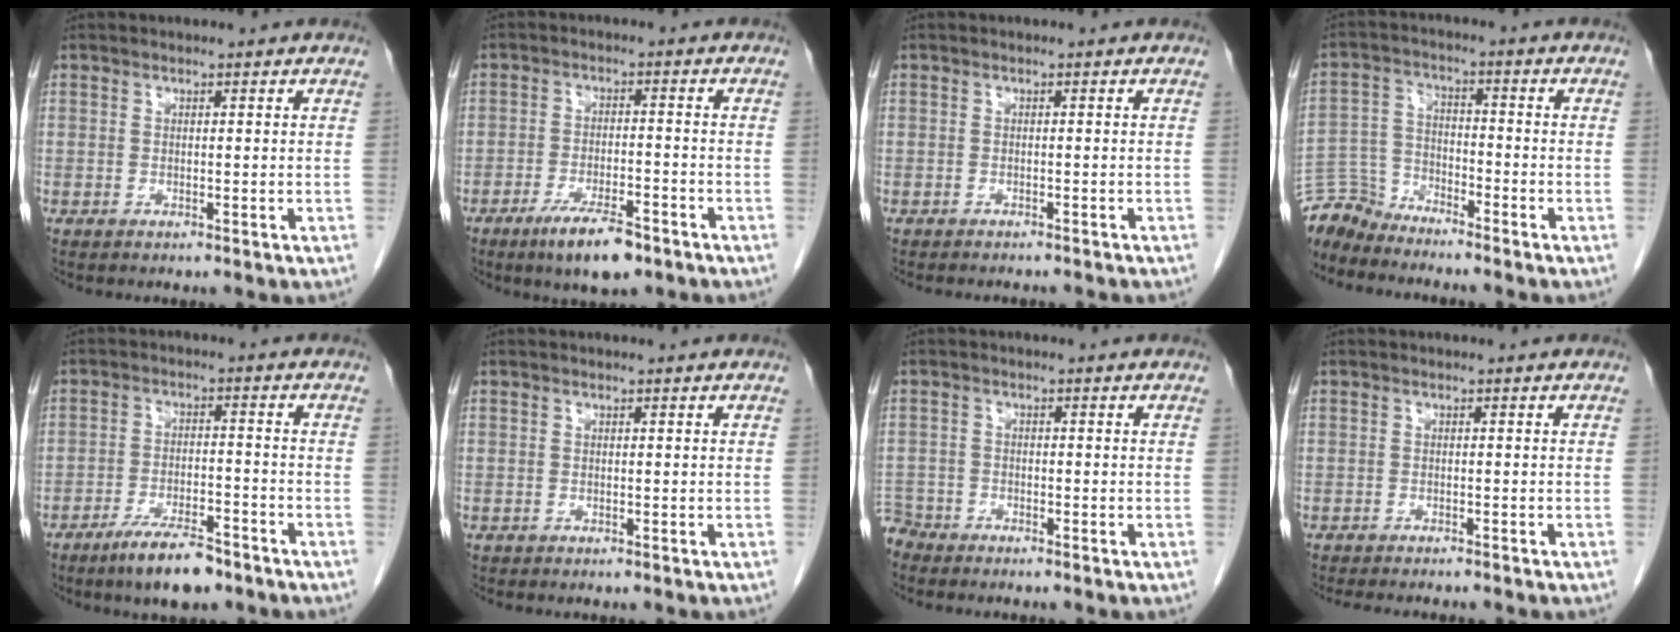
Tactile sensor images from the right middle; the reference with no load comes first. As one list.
[{"total": 7.6, "force": [-5.1, 1.8, 5.3], "torque": [-0.096, -0.008, -0.082]}, {"total": 5.6, "force": [-5.0, 1.2, 2.2], "torque": [-0.025, -0.006, -0.058]}, {"total": 6.3, "force": [-6.2, 0.8, -0.6], "torque": [0.003, 0.004, -0.125]}, {"total": 7.9, "force": [-5.9, 1.8, 4.9], "torque": [-0.087, -0.008, -0.099]}, {"total": 0.0}, {"total": 3.3, "force": [-3.2, 0.8, -0.5], "torque": [0.008, -0.006, -0.063]}, {"total": 7.4, "force": [-6.5, 1.0, 3.4], "torque": [-0.035, -0.009, -0.087]}]